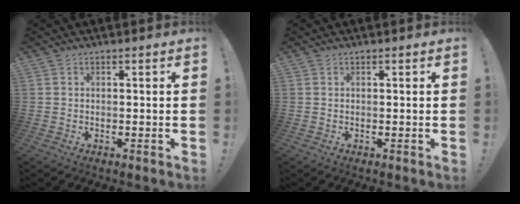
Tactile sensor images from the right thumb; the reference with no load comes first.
{"total": 0.0}